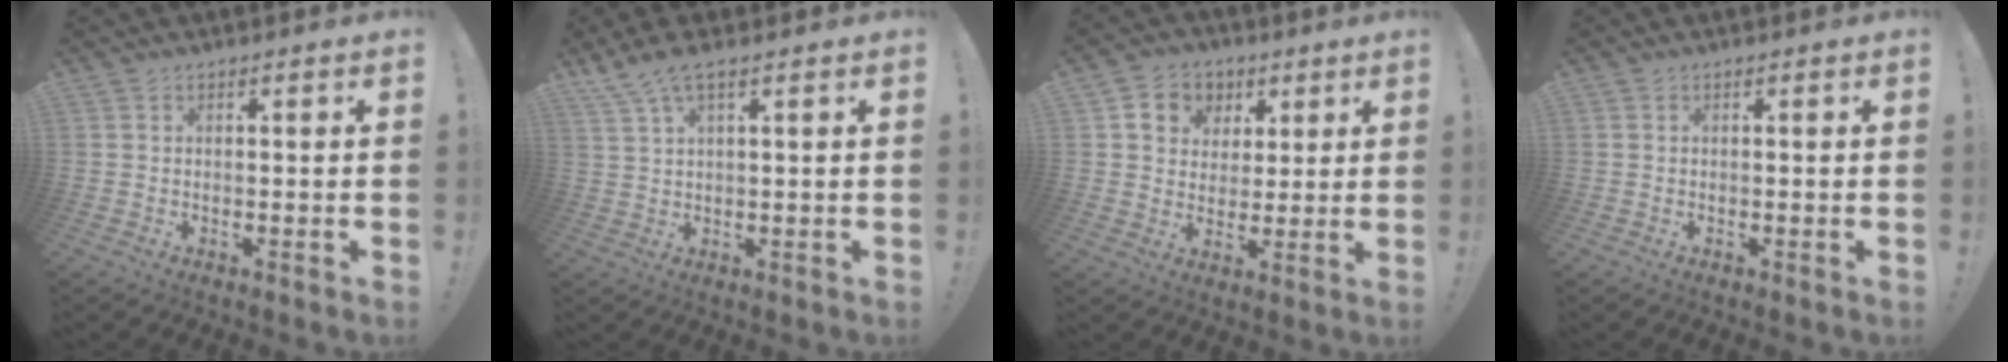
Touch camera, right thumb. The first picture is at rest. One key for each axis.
{"total": 5.3, "fx": 3.6, "fy": 0.7, "fz": 3.9, "tx": -0.086, "ty": -0.009, "tz": 0.068}
{"total": 8.5, "fx": 2.9, "fy": 7.6, "fz": 2.5, "tx": -0.036, "ty": -0.011, "tz": 0.062}
{"total": 0.0}